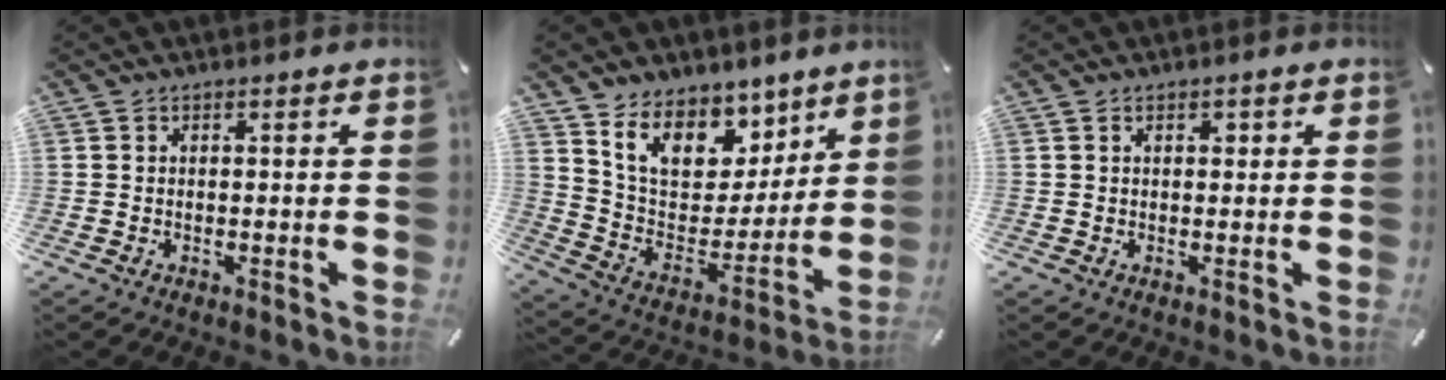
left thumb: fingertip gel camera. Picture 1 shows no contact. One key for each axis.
{"total": 14.0, "fx": 9.6, "fy": 9.3, "fz": 4.4, "tx": -0.085, "ty": -0.077, "tz": 0.180}
{"total": 1.3, "fx": 0.3, "fy": 0.8, "fz": 0.9, "tx": -0.019, "ty": 0.006, "tz": 0.004}